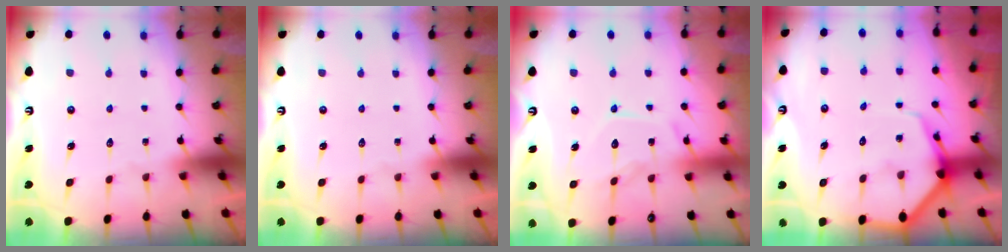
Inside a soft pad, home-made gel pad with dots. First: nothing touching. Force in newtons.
{"total": 0.0}
{"total": 11.5, "press": 11.5, "slide": 1.1}
{"total": 6.7, "press": 6.7, "slide": 0.7}